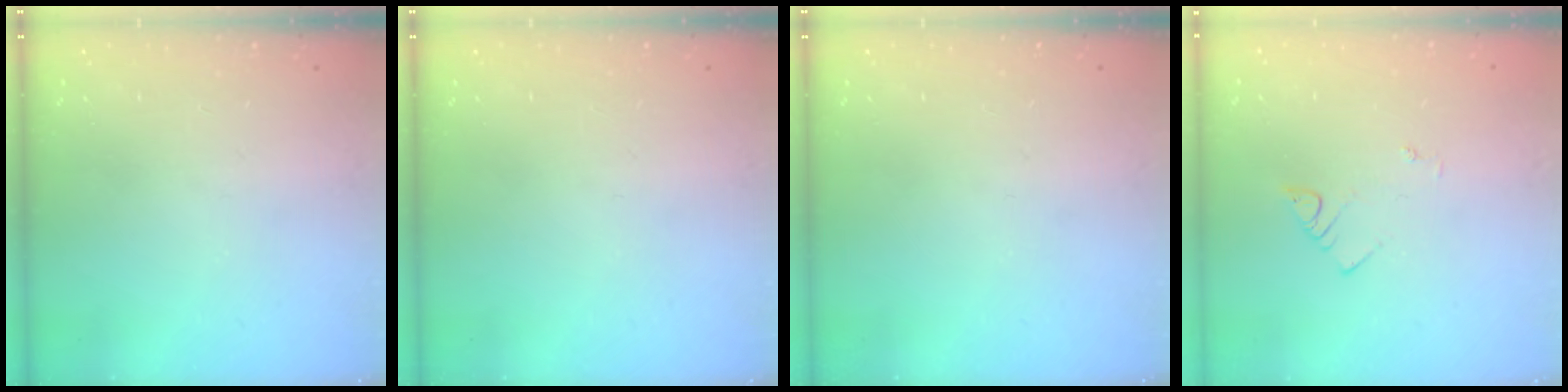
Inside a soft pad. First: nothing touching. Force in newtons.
{"total": 0.0}
{"total": 0.0}
{"total": 2.1, "press": 2.1, "slide": 0.4}